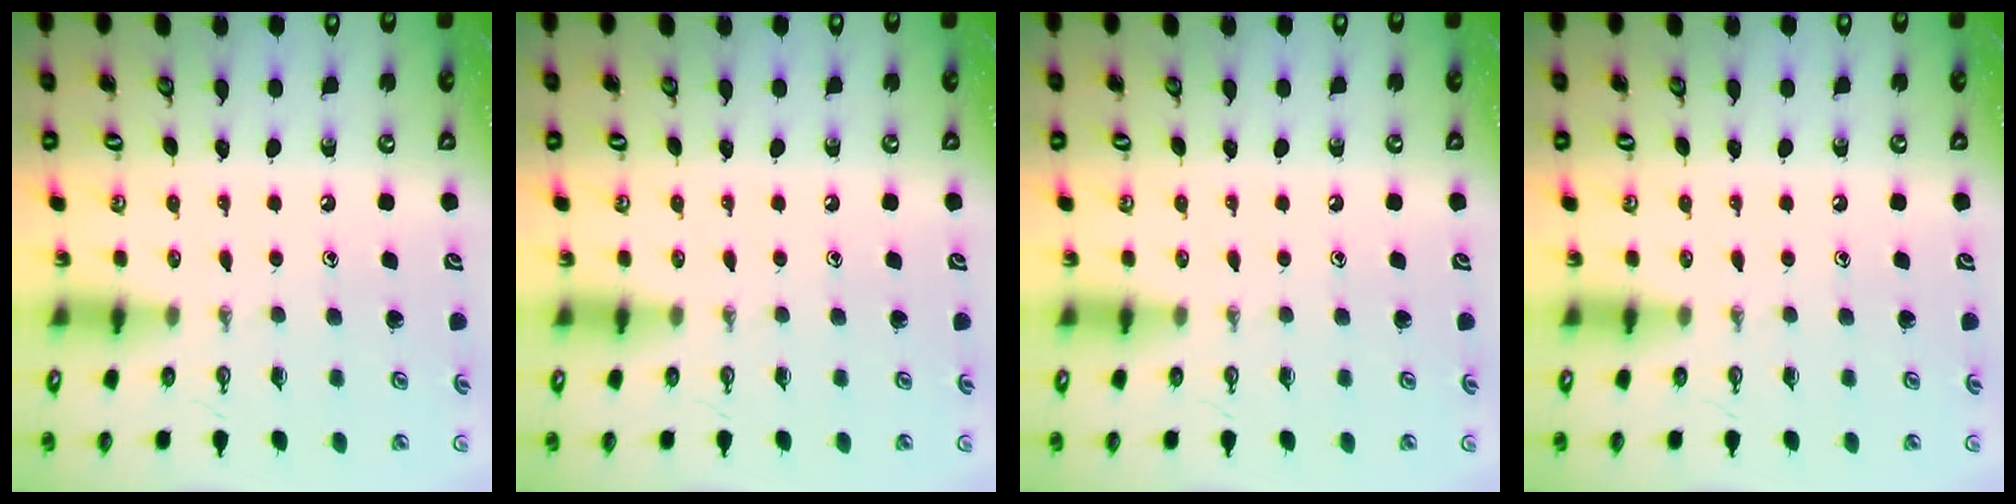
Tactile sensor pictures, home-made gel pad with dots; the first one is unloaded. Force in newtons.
{"total": 0.0}
{"total": 0.0}
{"total": 0.0}